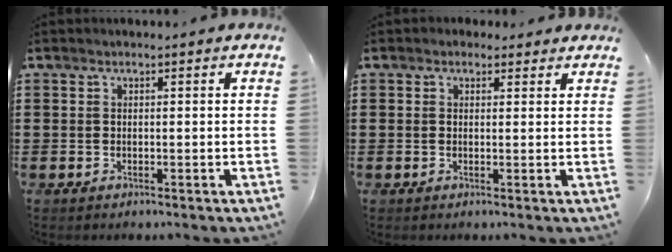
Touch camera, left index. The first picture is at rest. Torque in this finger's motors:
{"motor_torque": [1.24, -0.89, 0.14, 0.02]}